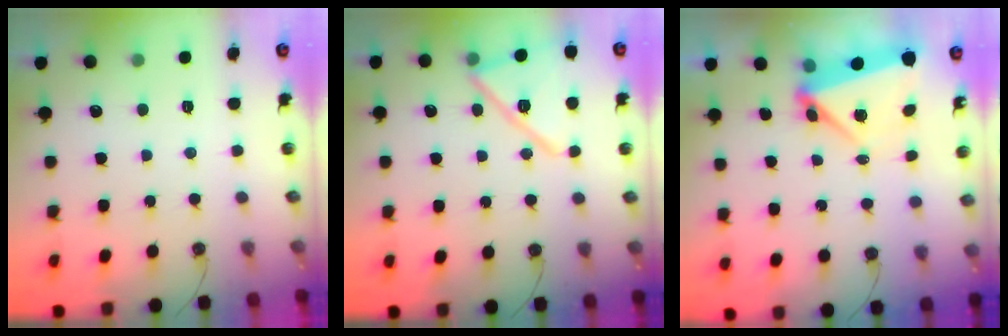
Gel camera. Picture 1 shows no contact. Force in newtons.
{"total": 15.6, "press": 15.6, "slide": 1.0}
{"total": 6.1, "press": 6.1, "slide": 0.6}